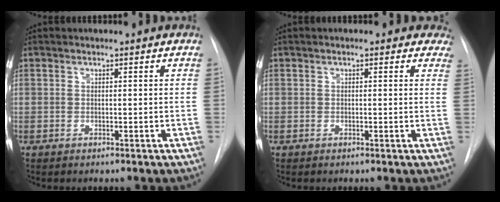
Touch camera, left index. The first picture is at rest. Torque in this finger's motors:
{"motor_torque": [1.04, -1.10, 0.01, -0.07]}